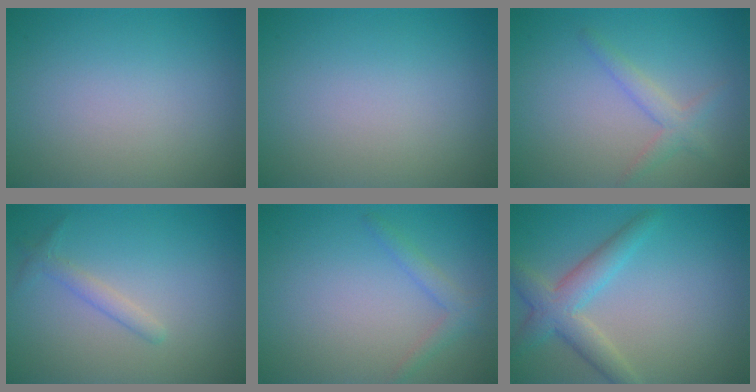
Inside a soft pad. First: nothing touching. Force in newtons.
{"total": 0.0}
{"total": 2.0, "press": 2.0, "slide": 0.2}
{"total": 1.4, "press": 1.4, "slide": 0.0}
{"total": 1.6, "press": 1.6, "slide": 0.1}
{"total": 4.0, "press": 4.0, "slide": 0.1}